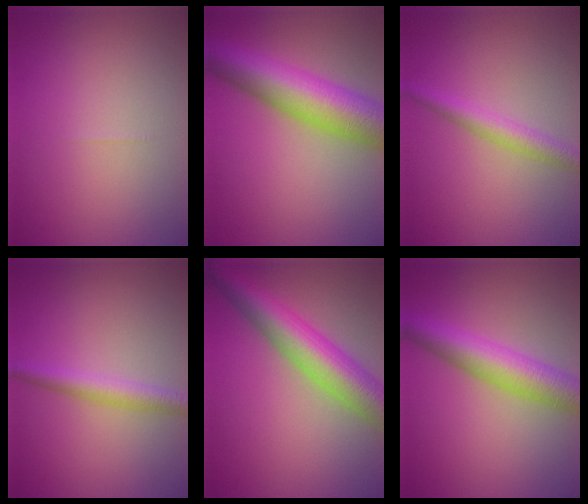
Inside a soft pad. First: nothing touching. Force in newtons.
{"total": 10.2, "press": 10.2, "slide": 0.4}
{"total": 2.5, "press": 2.5, "slide": 0.1}
{"total": 2.7, "press": 2.7, "slide": 0.0}
{"total": 8.1, "press": 8.1, "slide": 0.2}
{"total": 6.4, "press": 6.4, "slide": 0.3}